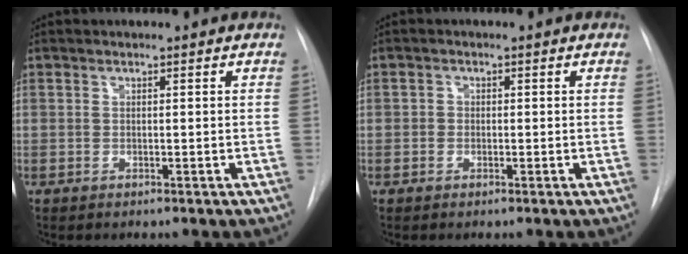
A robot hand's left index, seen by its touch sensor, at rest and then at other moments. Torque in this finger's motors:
{"motor_torque": [0.12, -0.01, 0.02, 0.00]}